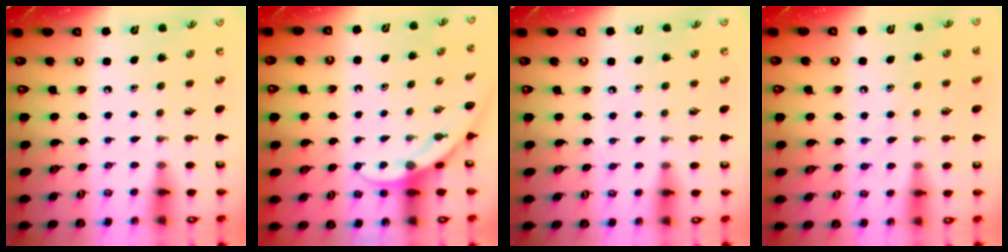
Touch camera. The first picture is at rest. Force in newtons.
{"total": 5.4, "press": 5.4, "slide": 0.4}
{"total": 3.0, "press": 3.0, "slide": 0.4}
{"total": 6.6, "press": 6.6, "slide": 0.5}